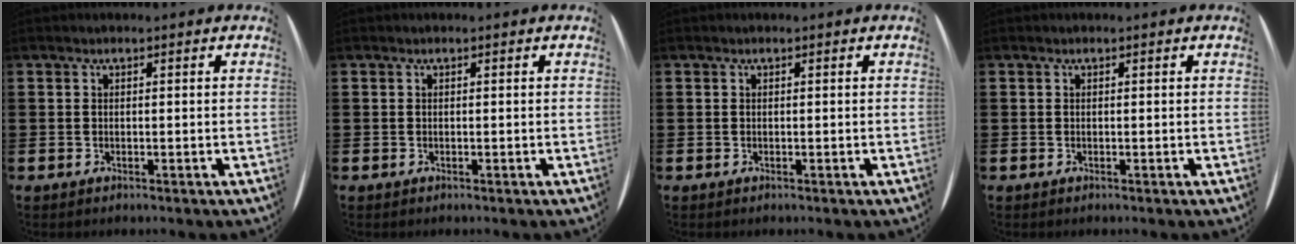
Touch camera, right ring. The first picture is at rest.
{"total": 0.0}
{"total": 0.0}
{"total": 0.0}